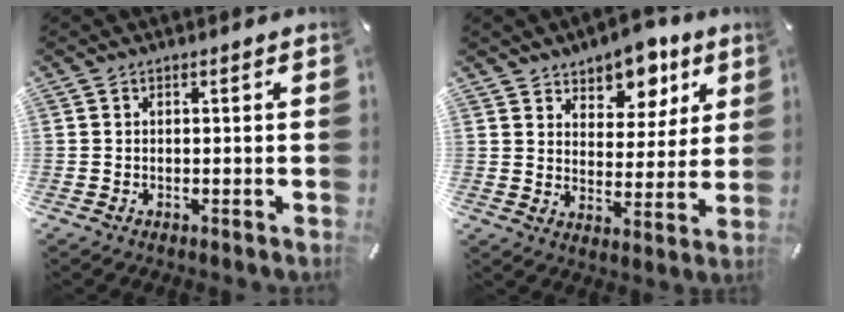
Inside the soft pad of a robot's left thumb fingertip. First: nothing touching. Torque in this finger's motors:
{"motor_torque": [0.38, 0.23, 0.42, 0.06, 0.04]}